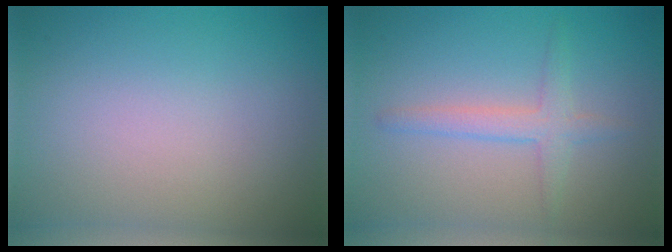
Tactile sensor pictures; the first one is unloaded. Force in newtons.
{"total": 2.3, "press": 2.3, "slide": 0.1}